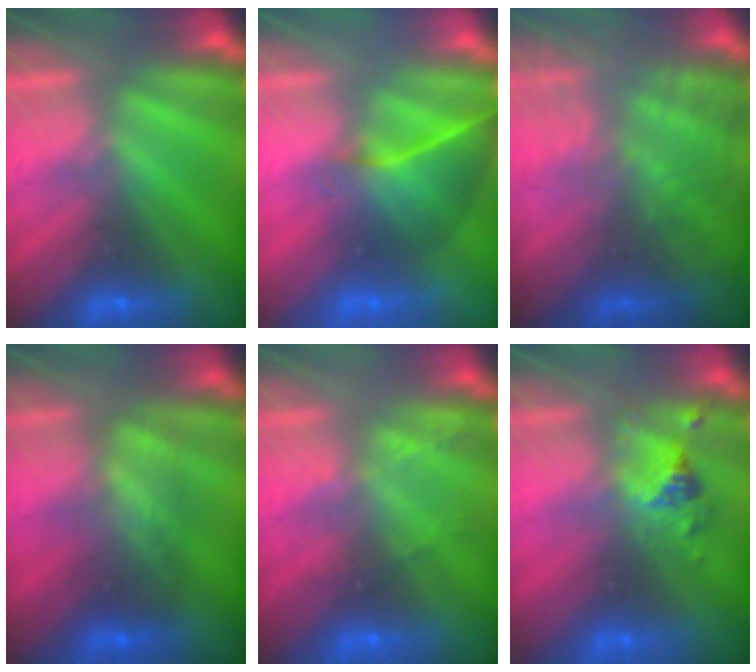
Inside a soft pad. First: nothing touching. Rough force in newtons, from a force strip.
{"total": 3.7}
{"total": 7.0}
{"total": 3.5}
{"total": 2.2}
{"total": 2.4}